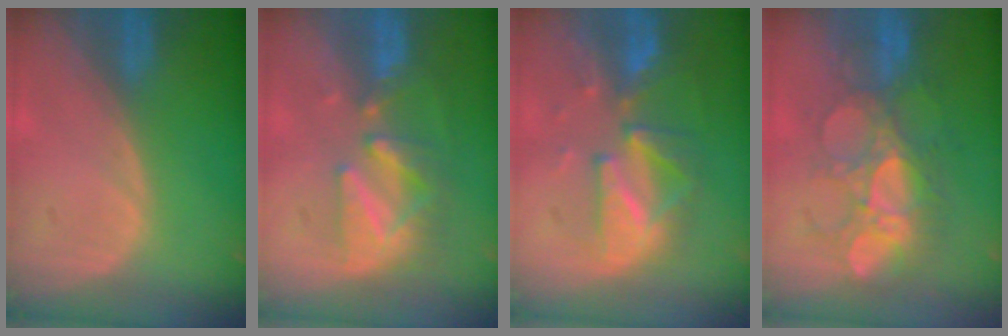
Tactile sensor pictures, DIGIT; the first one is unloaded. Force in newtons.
{"total": 8.5, "press": 7.9, "slide": 3.2}
{"total": 9.9, "press": 8.8, "slide": 4.7}
{"total": 9.1, "press": 8.9, "slide": 2.0}